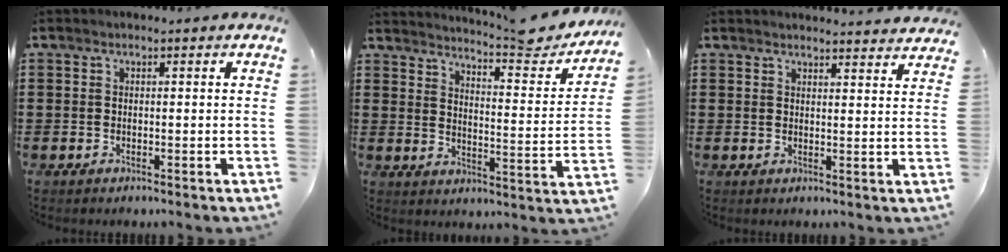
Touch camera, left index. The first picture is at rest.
{"total": 6.8, "force": [6.3, 0.3, 2.5], "torque": [-0.047, -0.045, 0.102]}
{"total": 2.8, "force": [2.8, -0.2, 0.1], "torque": [-0.002, -0.014, 0.052]}